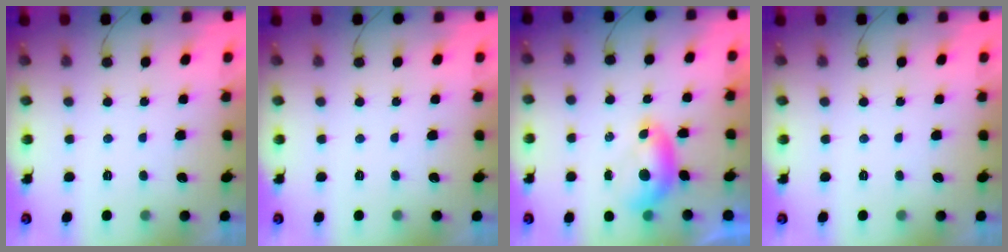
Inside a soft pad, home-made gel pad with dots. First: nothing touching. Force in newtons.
{"total": 0.0}
{"total": 6.0, "press": 6.0, "slide": 0.8}
{"total": 0.0}